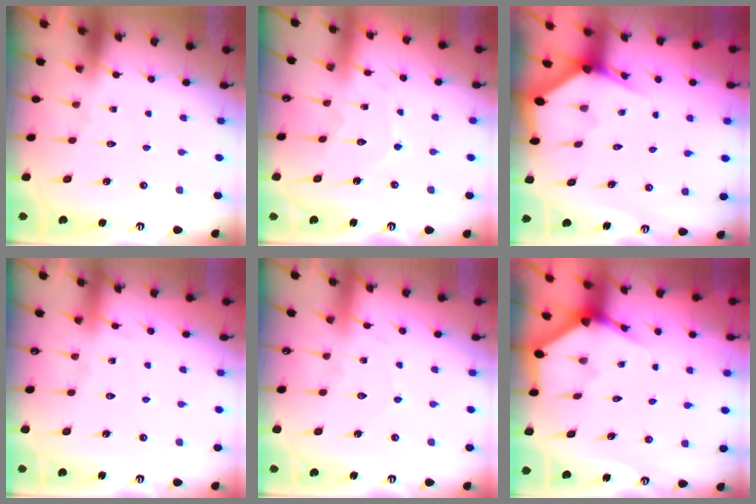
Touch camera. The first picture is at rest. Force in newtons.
{"total": 4.3, "press": 4.3, "slide": 0.4}
{"total": 2.8, "press": 2.8, "slide": 0.2}
{"total": 2.6, "press": 2.6, "slide": 0.5}
{"total": 3.6, "press": 3.6, "slide": 0.5}
{"total": 3.5, "press": 3.5, "slide": 0.2}